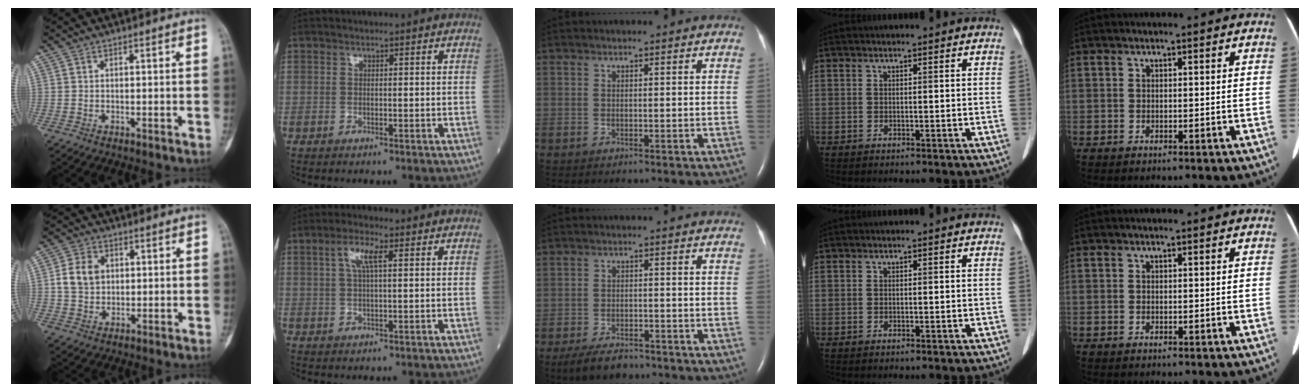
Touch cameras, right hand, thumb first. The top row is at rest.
{"thumb": {"total": 6.7, "force": [1.1, 5.4, 3.9], "torque": [-0.057, 0.002, 0.020]}, "index": {"total": 4.1, "force": [1.4, 0.9, 3.7], "torque": [-0.079, 0.011, 0.029]}, "middle": {"total": 5.1, "force": [-3.9, 1.9, 2.6], "torque": [-0.053, -0.005, -0.064]}}